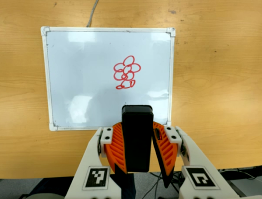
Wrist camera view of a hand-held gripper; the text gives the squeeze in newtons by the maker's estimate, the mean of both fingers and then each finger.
{"total": 8.8, "left": 6.8, "right": 10.8}